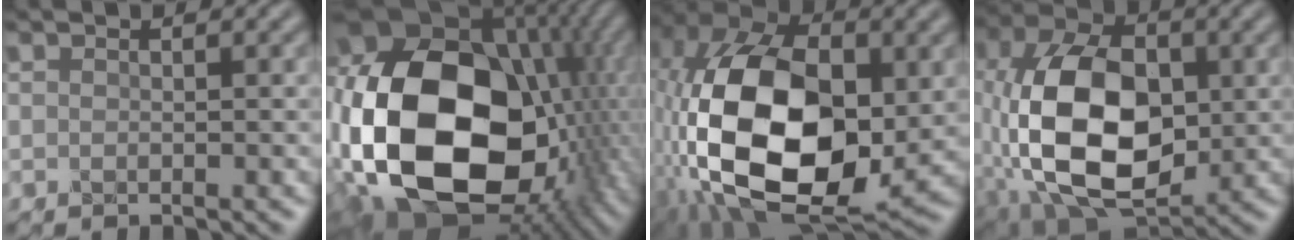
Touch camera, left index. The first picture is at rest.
{"total": 21.6, "force": [-1.8, 15.3, 15.1], "torque": [-0.343, -0.033, -0.012]}
{"total": 17.2, "force": [-2.9, 10.1, 13.6], "torque": [-0.274, 0.001, -0.067]}
{"total": 13.9, "force": [-1.8, 8.6, 10.7], "torque": [-0.214, -0.002, -0.043]}